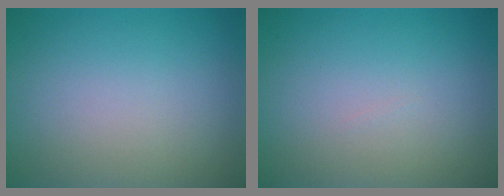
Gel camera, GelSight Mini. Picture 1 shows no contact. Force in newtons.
{"total": 0.0}